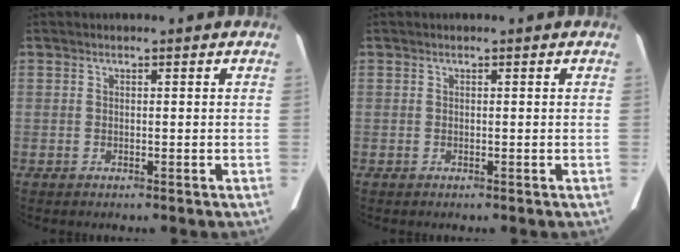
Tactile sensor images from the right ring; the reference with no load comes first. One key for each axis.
{"total": 0.0}